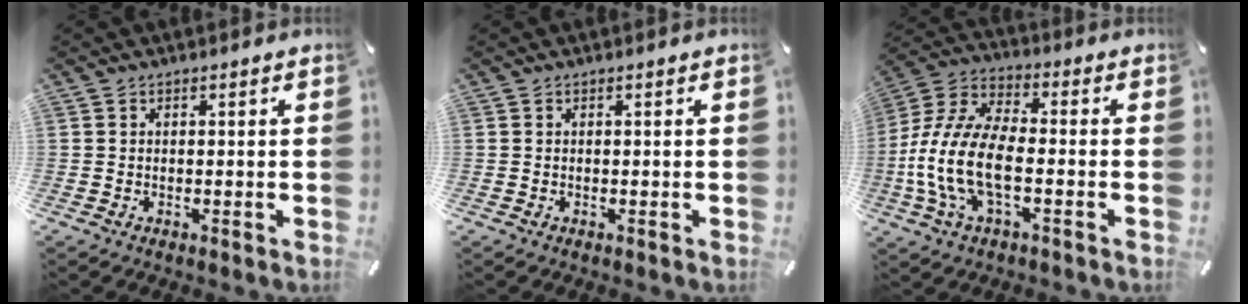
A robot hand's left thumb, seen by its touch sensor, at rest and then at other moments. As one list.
[{"total": 0.0}, {"total": 14.0, "force": [-4.3, 6.9, 11.4], "torque": [-0.265, -0.006, -0.084]}]